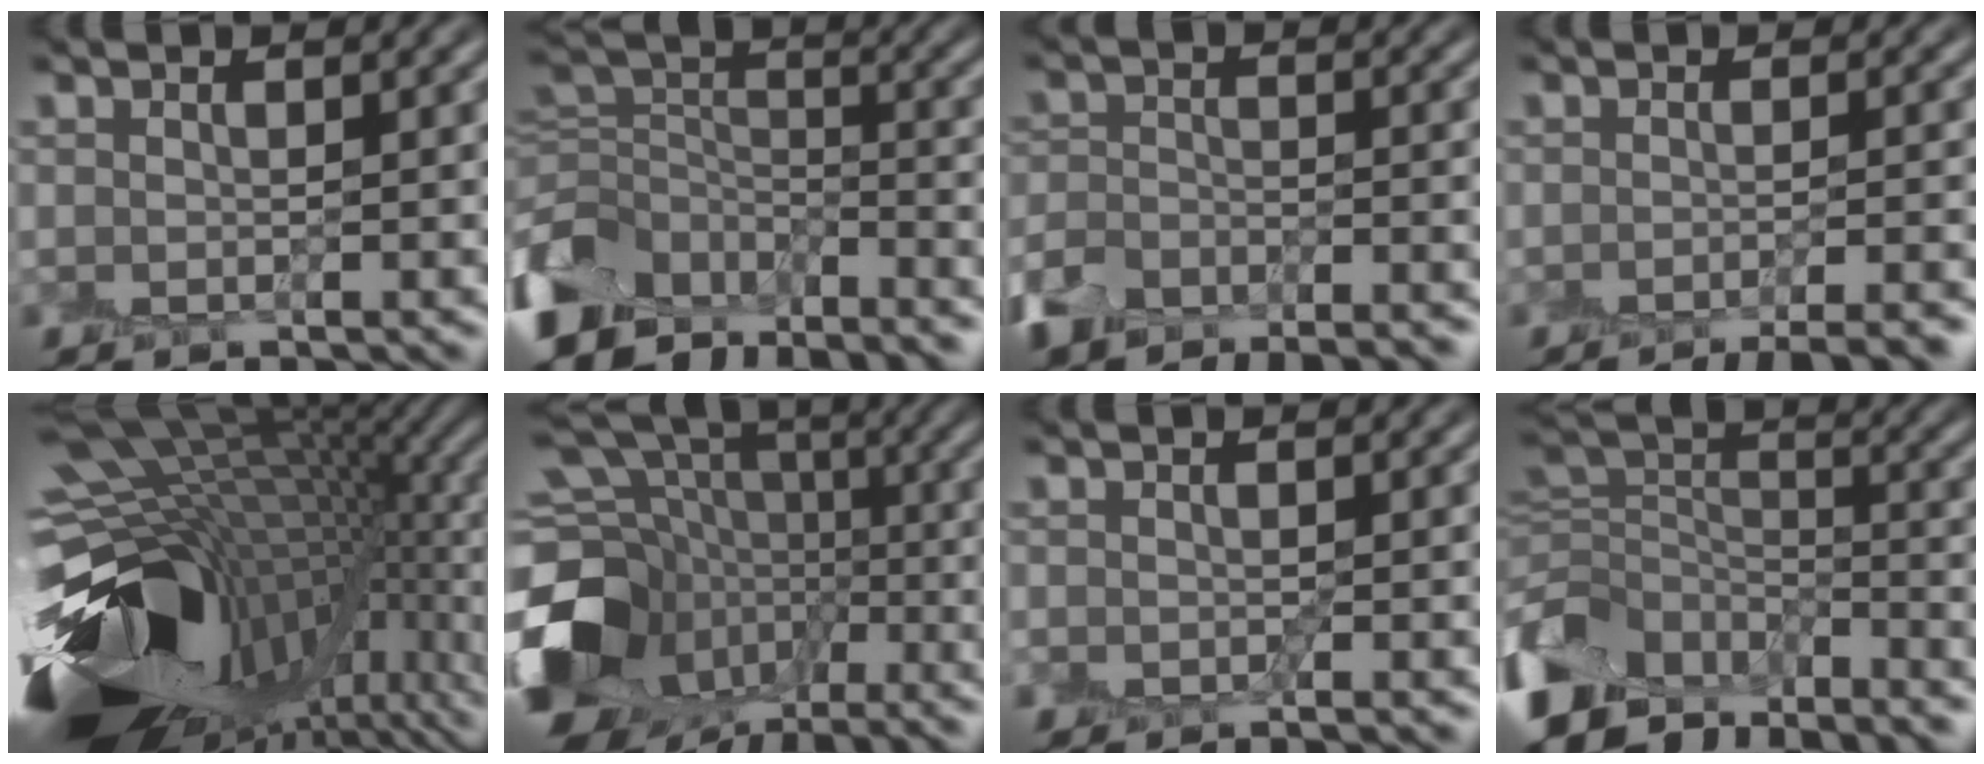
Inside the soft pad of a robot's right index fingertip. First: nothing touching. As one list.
[{"total": 9.6, "force": [-7.2, 5.4, 3.4], "torque": [-0.088, 0.007, -0.128]}, {"total": 6.5, "force": [-5.8, 2.3, 1.9], "torque": [-0.035, -0.007, -0.105]}, {"total": 6.4, "force": [-5.3, 1.5, 3.3], "torque": [-0.026, -0.001, -0.055]}, {"total": 18.1, "force": [-4.9, 8.8, 14.9], "torque": [-0.248, 0.002, -0.049]}, {"total": 16.5, "force": [-6.8, 12.3, 8.7], "torque": [-0.208, 0.003, -0.093]}, {"total": 0.8, "force": [-0.7, 0.1, 0.3], "torque": [-0.008, -0.004, -0.012]}, {"total": 11.0, "force": [-8.1, 6.2, 4.1], "torque": [-0.111, 0.009, -0.131]}]